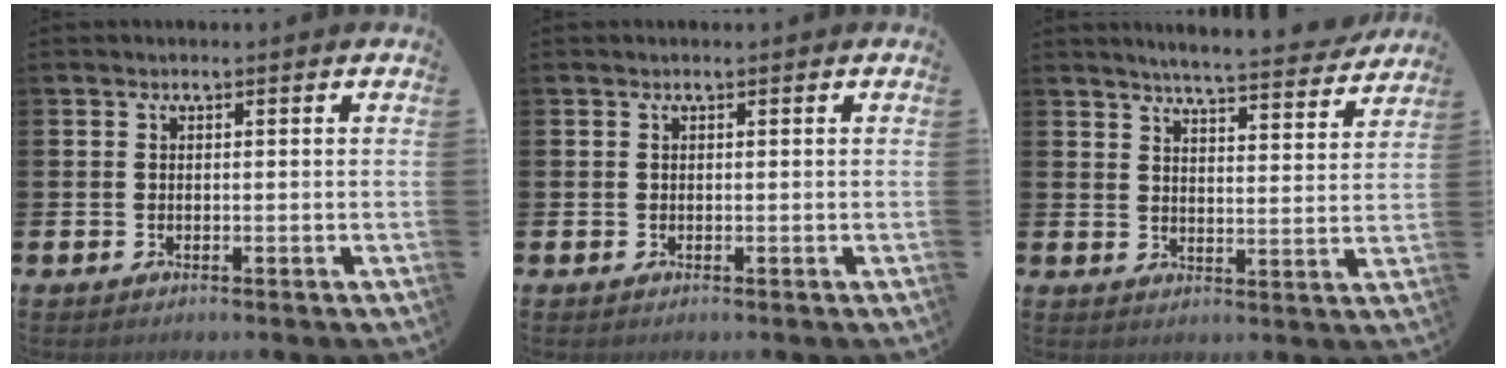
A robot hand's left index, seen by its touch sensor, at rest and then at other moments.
{"total": 0.0}
{"total": 5.6, "force": [5.5, -0.1, 1.2], "torque": [-0.030, -0.042, 0.092]}